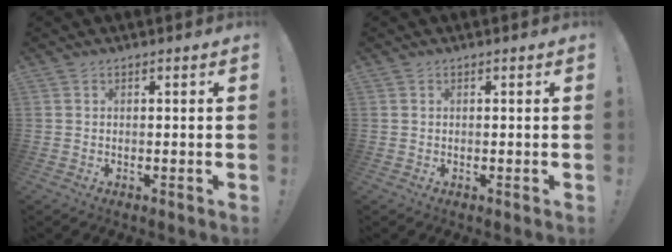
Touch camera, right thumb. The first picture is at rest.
{"total": 0.0}